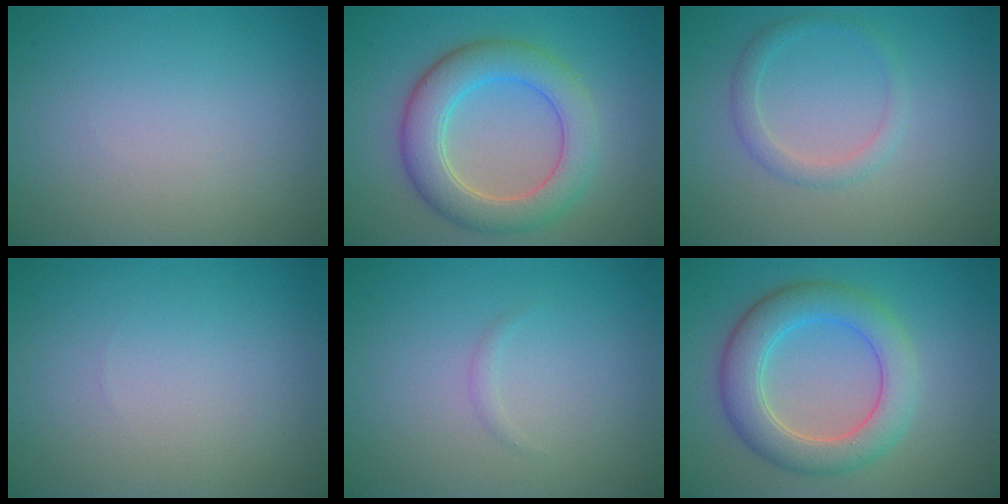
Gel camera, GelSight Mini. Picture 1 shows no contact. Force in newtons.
{"total": 6.2, "press": 6.2, "slide": 0.2}
{"total": 1.7, "press": 1.7, "slide": 0.1}
{"total": 0.0}
{"total": 0.6, "press": 0.6, "slide": 0.1}
{"total": 5.8, "press": 5.8, "slide": 0.3}